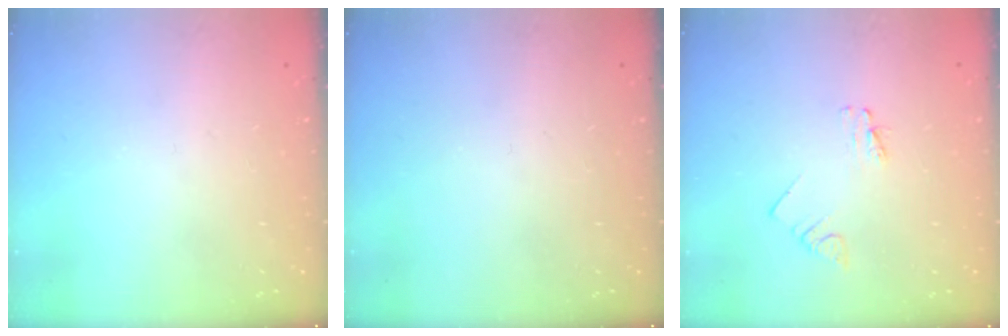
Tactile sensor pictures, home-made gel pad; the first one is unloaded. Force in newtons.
{"total": 0.0}
{"total": 1.6, "press": 1.6, "slide": 0.2}